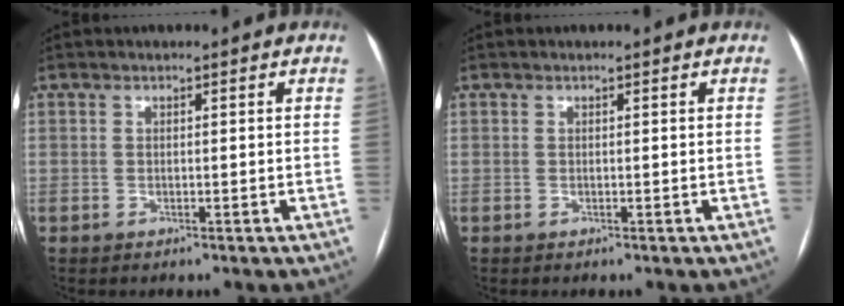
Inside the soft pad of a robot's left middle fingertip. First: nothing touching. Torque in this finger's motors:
{"motor_torque": [0.00, 0.00, 0.00, 0.00]}